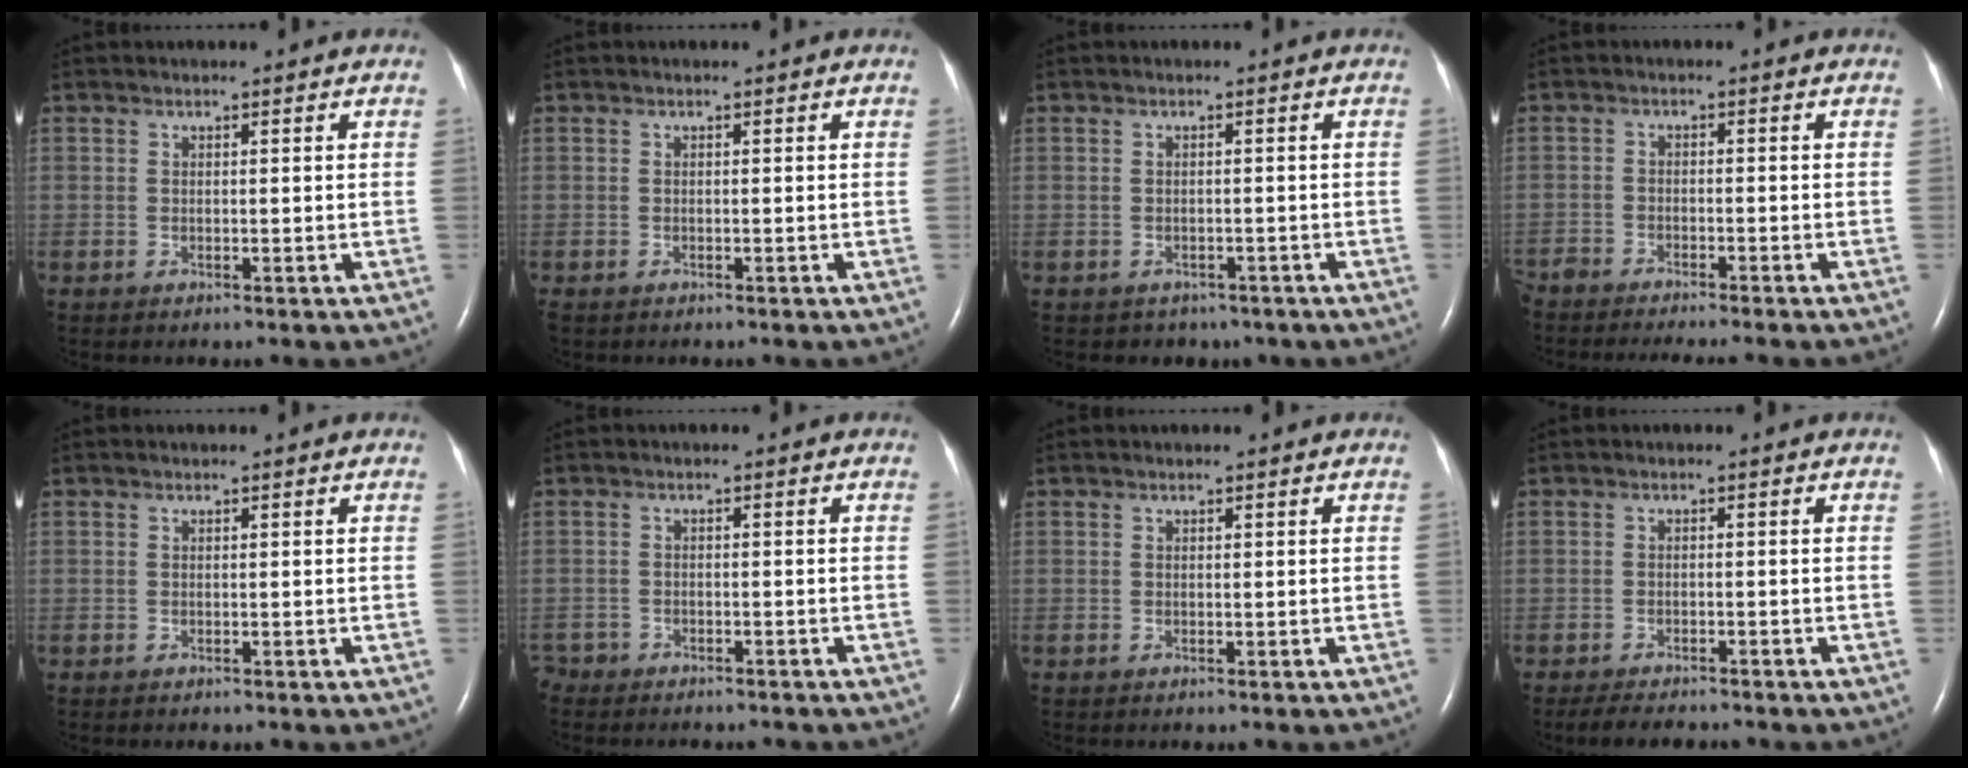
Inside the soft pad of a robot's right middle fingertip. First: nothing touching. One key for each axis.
{"total": 0.6, "fx": -0.4, "fy": 0.3, "fz": 0.1, "tx": -0.007, "ty": 0.001, "tz": -0.006}
{"total": 3.6, "fx": -2.5, "fy": 2.5, "fz": 0.4, "tx": -0.006, "ty": 0.011, "tz": -0.028}
{"total": 11.2, "fx": -10.2, "fy": 1.1, "fz": 4.5, "tx": -0.058, "ty": -0.020, "tz": -0.150}
{"total": 0.0}
{"total": 6.5, "fx": -6.0, "fy": 2.2, "fz": 1.1, "tx": -0.012, "ty": -0.006, "tz": -0.088}
{"total": 0.0}
{"total": 5.3, "fx": -4.7, "fy": 1.3, "fz": 2.0, "tx": -0.032, "ty": -0.010, "tz": -0.070}